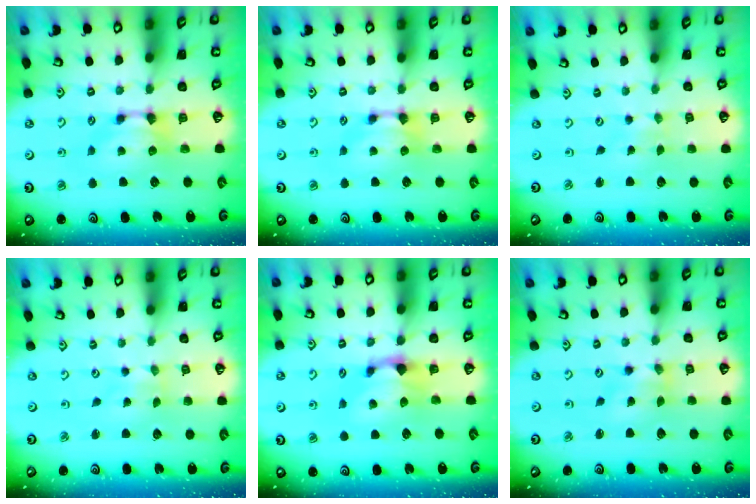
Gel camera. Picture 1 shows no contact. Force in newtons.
{"total": 0.0}
{"total": 4.4, "press": 4.4, "slide": 0.2}
{"total": 5.0, "press": 4.9, "slide": 0.7}
{"total": 1.2, "press": 0.1, "slide": 1.2}
{"total": 1.2, "press": 0.0, "slide": 1.2}